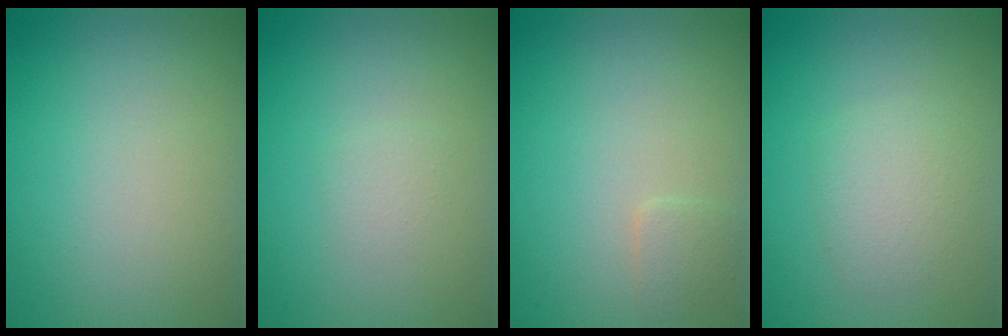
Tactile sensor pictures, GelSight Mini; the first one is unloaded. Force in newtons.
{"total": 0.8, "press": 0.8, "slide": 0.0}
{"total": 1.0, "press": 1.0, "slide": 0.0}
{"total": 2.4, "press": 2.4, "slide": 0.2}